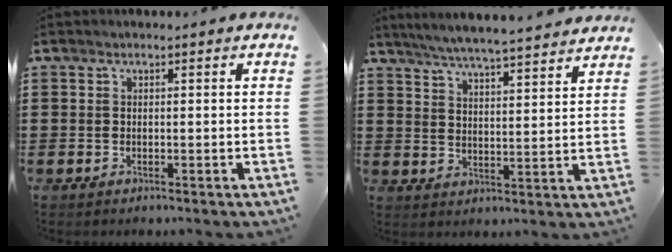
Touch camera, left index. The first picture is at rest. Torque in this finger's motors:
{"motor_torque": [1.10, -1.04, 0.28, 0.15]}